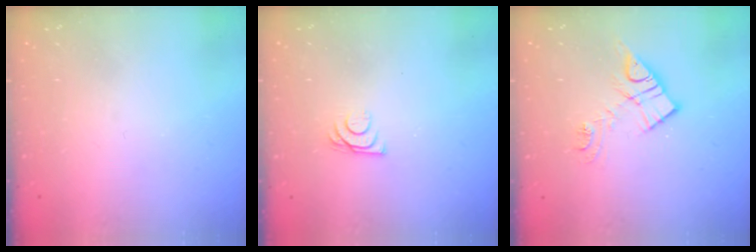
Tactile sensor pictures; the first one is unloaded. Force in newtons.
{"total": 7.5, "press": 7.4, "slide": 0.6}
{"total": 10.8, "press": 10.8, "slide": 0.7}